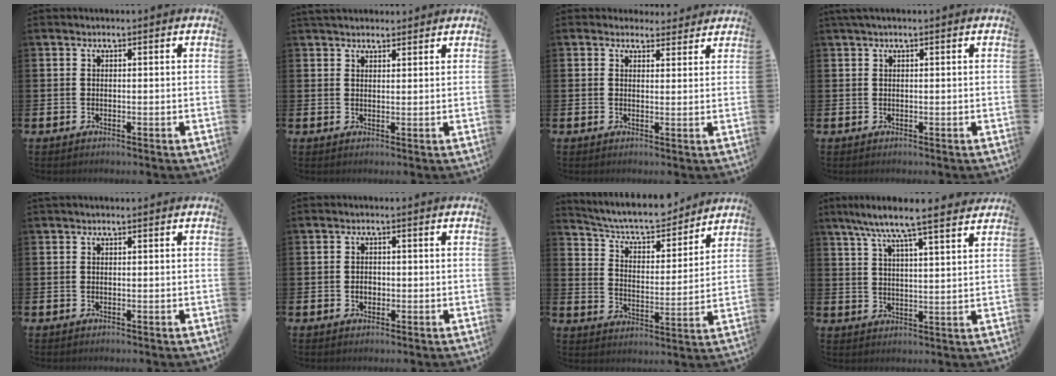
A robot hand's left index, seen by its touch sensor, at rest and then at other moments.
{"total": 2.5, "force": [2.4, 0.8, 0.4], "torque": [0.001, -0.008, 0.041]}
{"total": 2.7, "force": [2.5, 1.0, -0.1], "torque": [0.006, -0.011, 0.043]}
{"total": 0.7, "force": [0.4, 0.0, 0.6], "torque": [-0.017, 0.004, 0.008]}
{"total": 0.0}
{"total": 1.6, "force": [-0.3, 1.3, 0.9], "torque": [-0.008, 0.002, -0.010]}
{"total": 7.0, "force": [6.6, 1.6, 1.8], "torque": [-0.063, -0.049, 0.111]}
{"total": 7.4, "force": [6.6, 0.0, 3.4], "torque": [-0.081, -0.036, 0.112]}